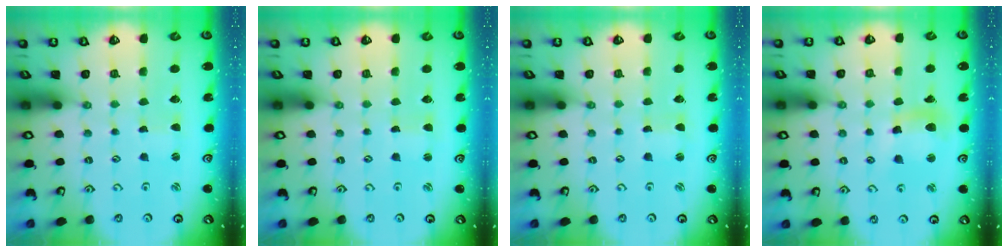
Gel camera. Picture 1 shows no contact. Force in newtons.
{"total": 0.9, "press": 0.9, "slide": 0.0}
{"total": 0.0}
{"total": 11.9, "press": 11.8, "slide": 1.6}